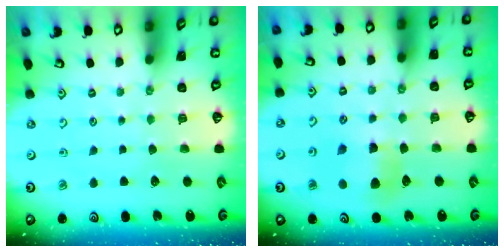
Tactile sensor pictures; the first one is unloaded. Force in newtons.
{"total": 7.6, "press": 7.6, "slide": 0.7}